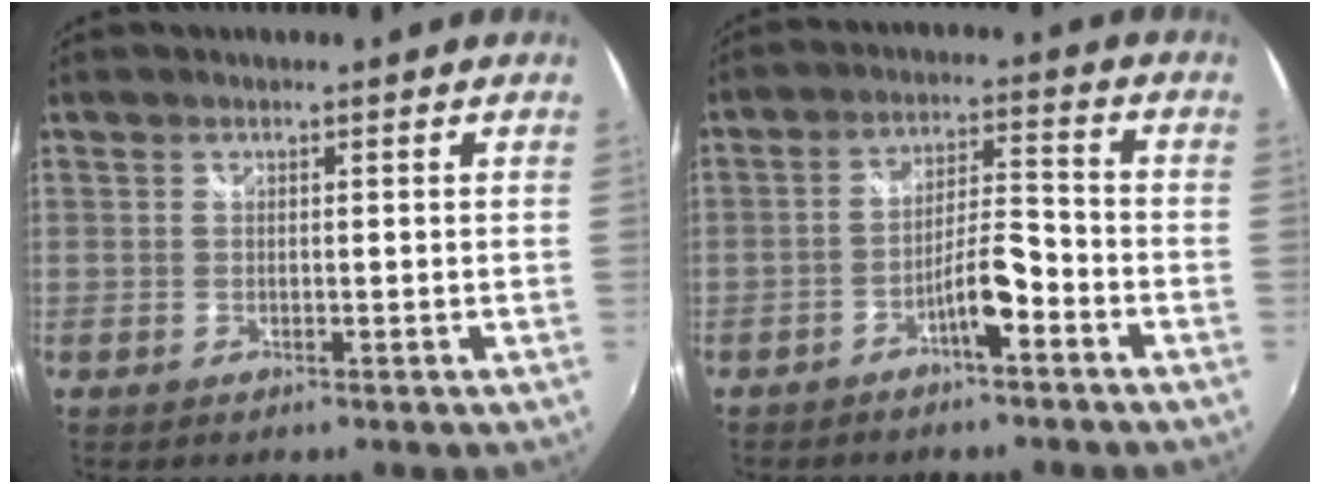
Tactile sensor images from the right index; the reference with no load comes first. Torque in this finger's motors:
{"motor_torque": [0.45, 0.71, 0.28, 0.06]}